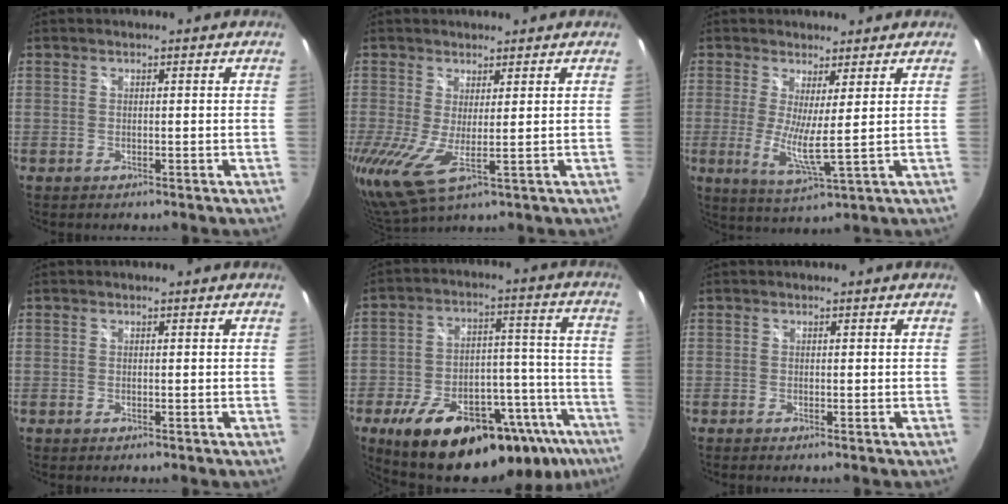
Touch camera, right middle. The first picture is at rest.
{"total": 7.5, "force": [1.1, 1.9, 7.2], "torque": [-0.138, -0.020, 0.014]}
{"total": 6.2, "force": [1.0, -0.1, 6.1], "torque": [-0.120, -0.023, 0.014]}
{"total": 0.0}
{"total": 30.5, "force": [-20.7, 12.5, 18.6], "torque": [-0.272, 0.010, -0.277]}
{"total": 0.0}